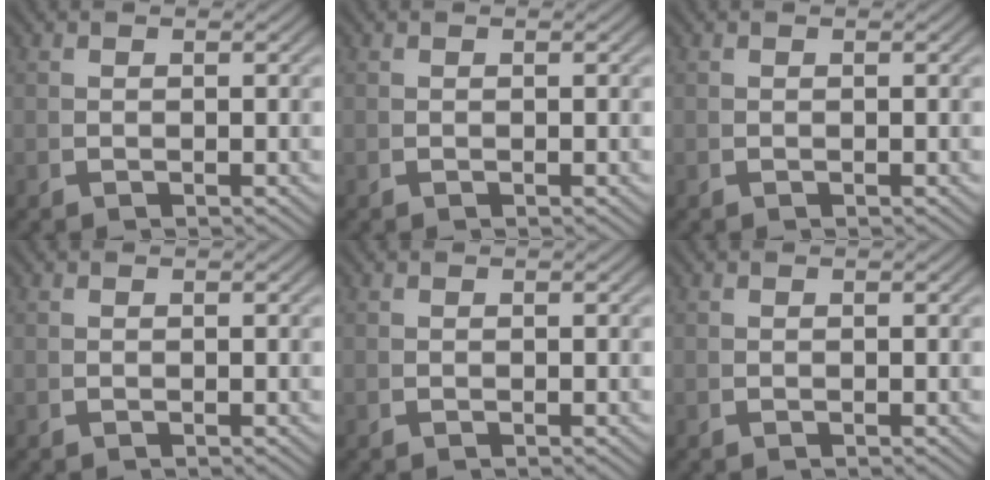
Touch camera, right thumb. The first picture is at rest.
{"total": 0.0}
{"total": 0.0}
{"total": 0.0}
{"total": 0.0}
{"total": 0.0}